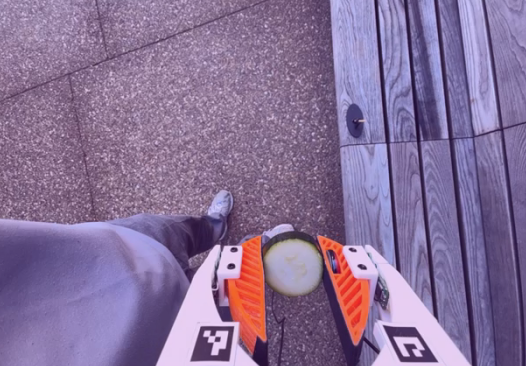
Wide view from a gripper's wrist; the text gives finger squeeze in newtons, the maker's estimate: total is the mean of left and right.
{"total": 10.7, "left": 10.5, "right": 10.9}